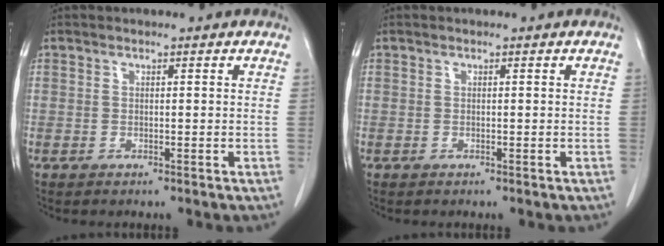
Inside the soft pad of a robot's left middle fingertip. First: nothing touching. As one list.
[{"total": 0.0}]